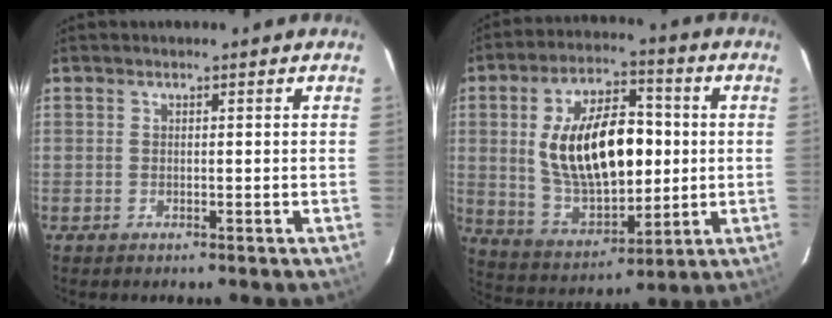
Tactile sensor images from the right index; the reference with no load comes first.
{"total": 20.1, "force": [1.7, 10.2, 17.2], "torque": [-0.317, 0.013, 0.049]}